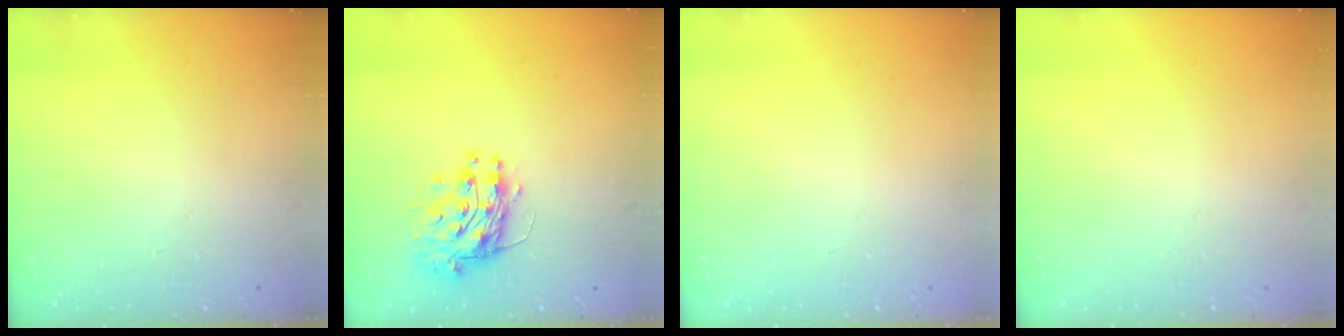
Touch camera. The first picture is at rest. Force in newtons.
{"total": 12.9, "press": 12.9, "slide": 1.1}
{"total": 0.0}
{"total": 0.0}